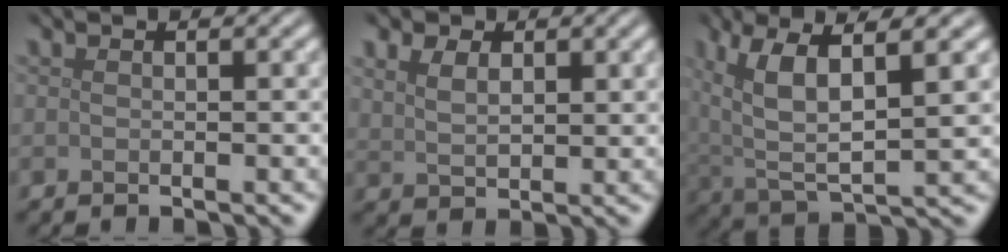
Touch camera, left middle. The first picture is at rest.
{"total": 3.7, "force": [1.8, 2.4, 2.1], "torque": [-0.051, 0.007, 0.025]}
{"total": 9.1, "force": [3.8, 3.5, 7.5], "torque": [-0.167, 0.007, 0.074]}